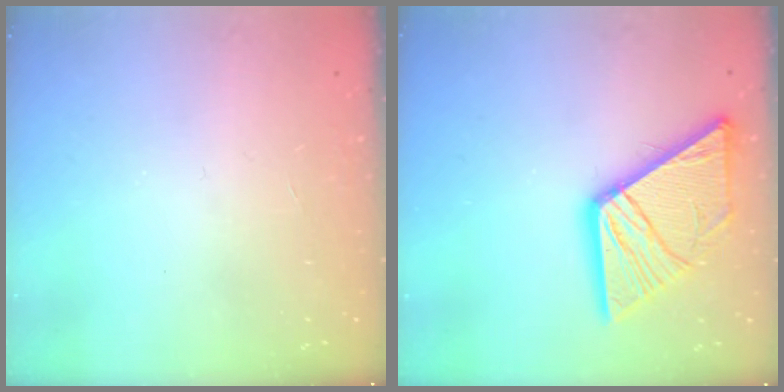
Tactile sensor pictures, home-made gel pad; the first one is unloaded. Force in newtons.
{"total": 15.7, "press": 15.6, "slide": 1.7}